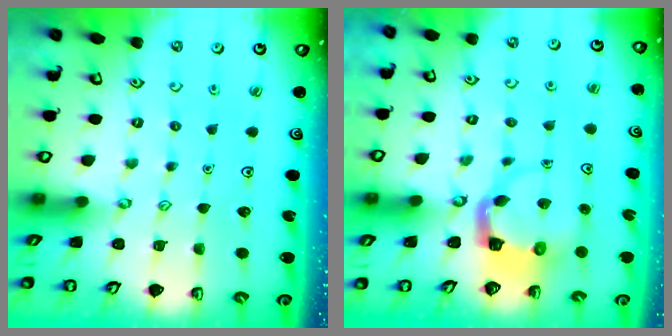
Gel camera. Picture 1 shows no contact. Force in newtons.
{"total": 3.7, "press": 3.6, "slide": 0.7}